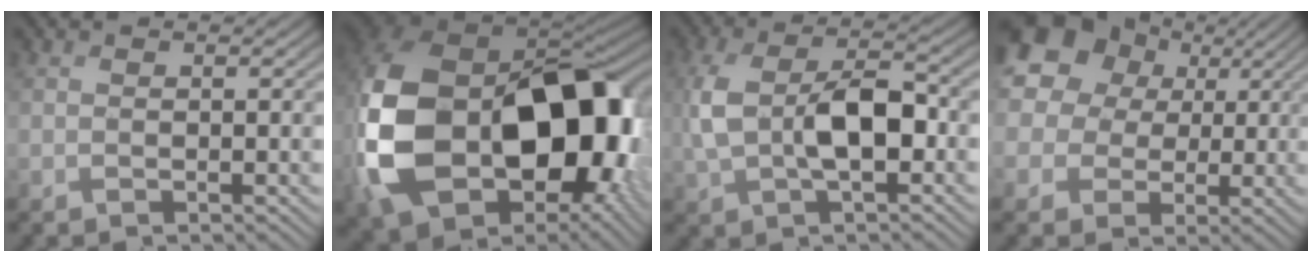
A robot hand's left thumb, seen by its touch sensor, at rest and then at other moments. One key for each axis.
{"total": 22.5, "fx": -2.6, "fy": 16.0, "fz": 15.6, "tx": -0.397, "ty": -0.062, "tz": -0.005}
{"total": 8.5, "fx": -0.5, "fy": 4.5, "fz": 7.1, "tx": -0.164, "ty": 0.001, "tz": -0.009}
{"total": 16.5, "fx": 5.9, "fy": 13.9, "fz": 6.9, "tx": -0.219, "ty": 0.028, "tz": 0.094}